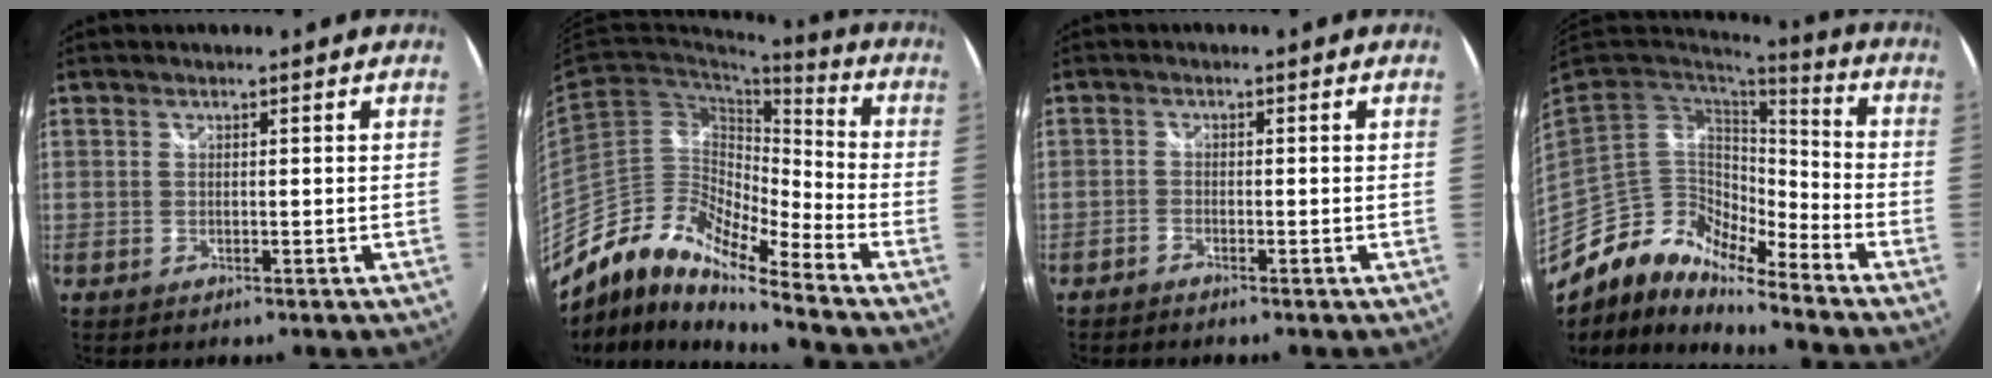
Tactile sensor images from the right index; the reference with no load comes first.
{"total": 10.9, "force": [-7.6, 2.9, 7.3], "torque": [-0.120, 0.012, -0.164]}
{"total": 1.3, "force": [-1.2, 0.2, 0.3], "torque": [-0.015, -0.002, -0.029]}
{"total": 10.4, "force": [-8.4, 3.9, 4.8], "torque": [-0.078, 0.011, -0.181]}